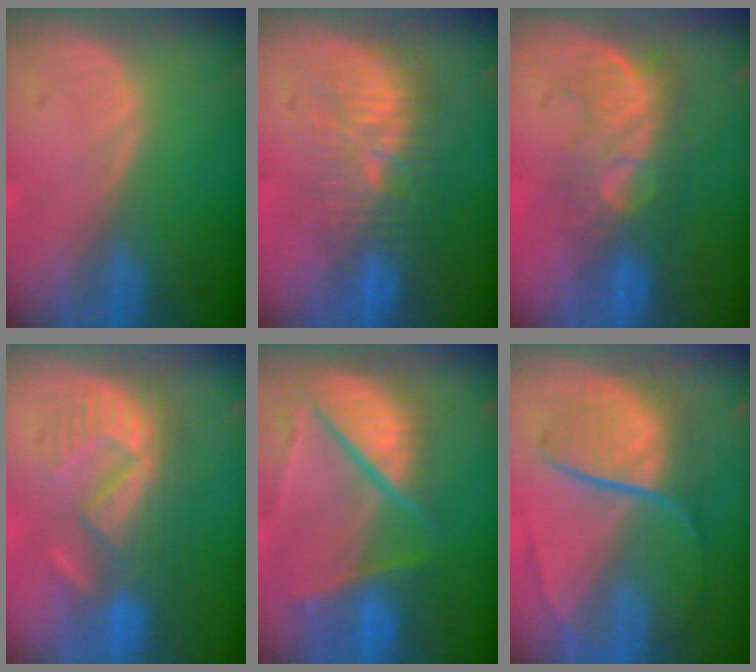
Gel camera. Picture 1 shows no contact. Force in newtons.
{"total": 9.3, "press": 8.8, "slide": 3.0}
{"total": 8.0, "press": 7.8, "slide": 1.7}
{"total": 8.7, "press": 8.4, "slide": 2.1}
{"total": 10.4, "press": 8.6, "slide": 5.7}
{"total": 9.0, "press": 7.4, "slide": 5.1}